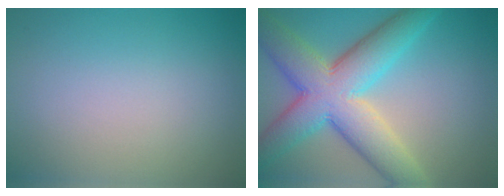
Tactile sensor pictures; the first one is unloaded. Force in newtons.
{"total": 10.2, "press": 10.2, "slide": 0.2}